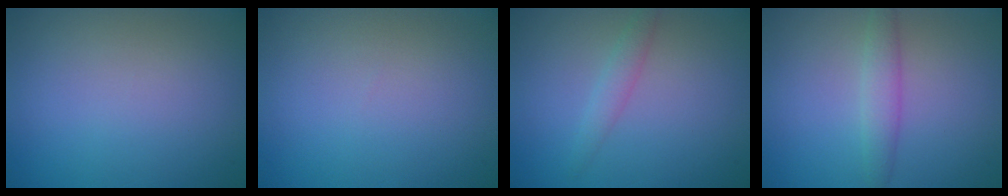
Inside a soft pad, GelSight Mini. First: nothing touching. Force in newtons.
{"total": 0.0}
{"total": 1.6, "press": 1.6, "slide": 0.0}
{"total": 2.2, "press": 2.2, "slide": 0.0}